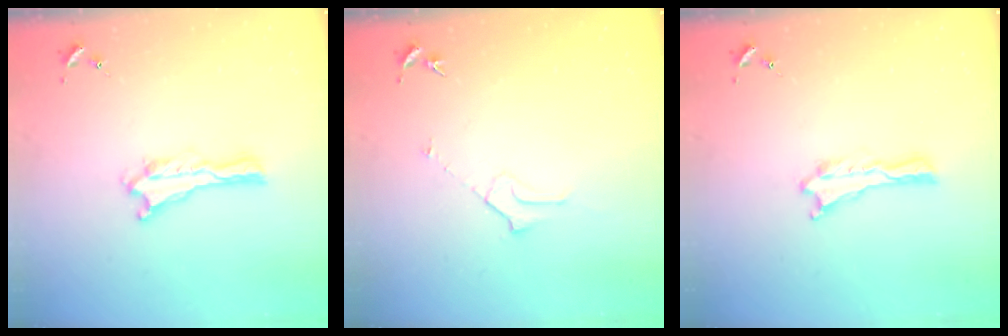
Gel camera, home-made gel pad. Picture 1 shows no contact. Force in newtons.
{"total": 2.3, "press": 2.3, "slide": 0.2}
{"total": 0.0}